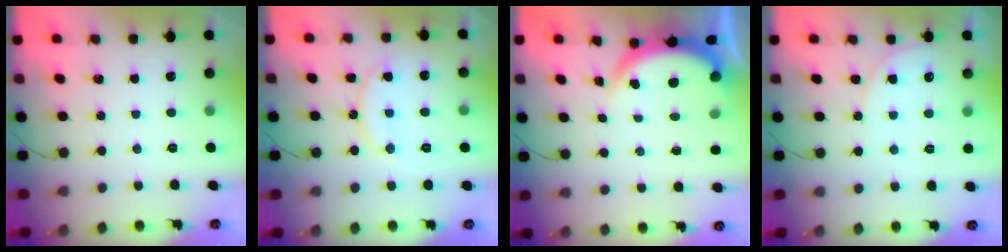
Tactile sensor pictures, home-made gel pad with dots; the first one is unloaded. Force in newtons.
{"total": 13.7, "press": 13.6, "slide": 1.1}
{"total": 4.0, "press": 3.8, "slide": 1.0}
{"total": 5.4, "press": 5.3, "slide": 0.8}